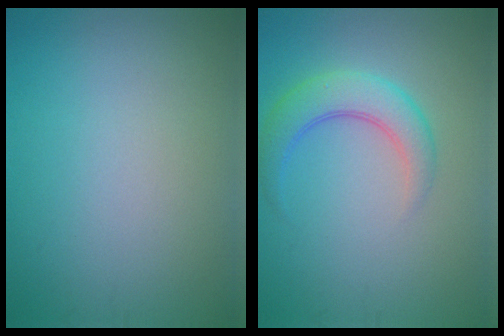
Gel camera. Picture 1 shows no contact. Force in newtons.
{"total": 4.0, "press": 4.0, "slide": 0.1}